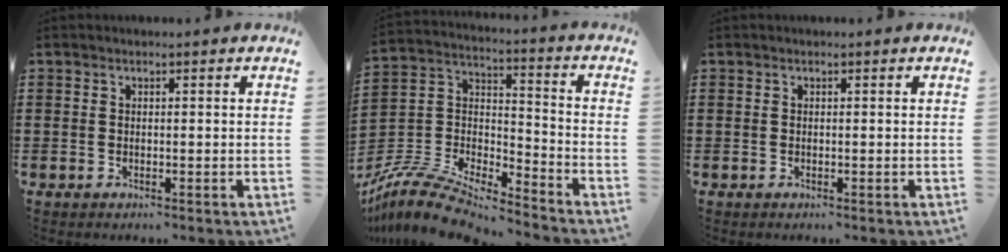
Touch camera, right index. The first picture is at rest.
{"total": 9.6, "force": [-8.8, 1.9, 3.3], "torque": [-0.077, 0.007, -0.180]}
{"total": 0.0}